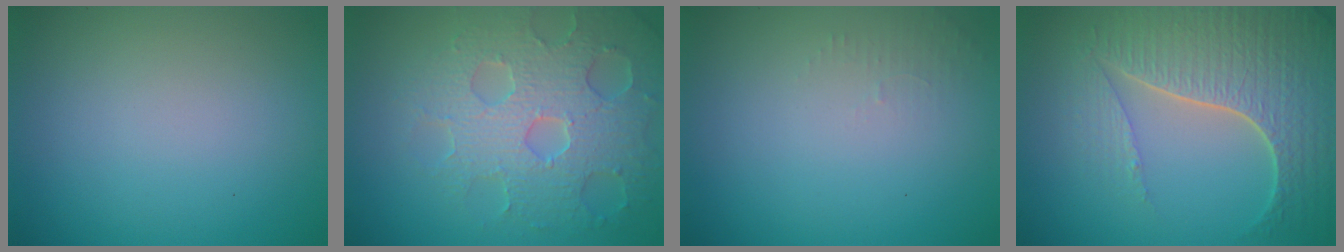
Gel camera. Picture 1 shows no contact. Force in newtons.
{"total": 6.9, "press": 5.5, "slide": 4.2}
{"total": 1.0, "press": 0.9, "slide": 0.3}
{"total": 7.3, "press": 5.5, "slide": 4.8}